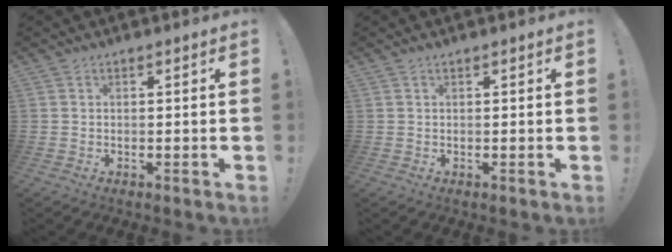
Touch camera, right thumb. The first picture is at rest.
{"total": 0.0}